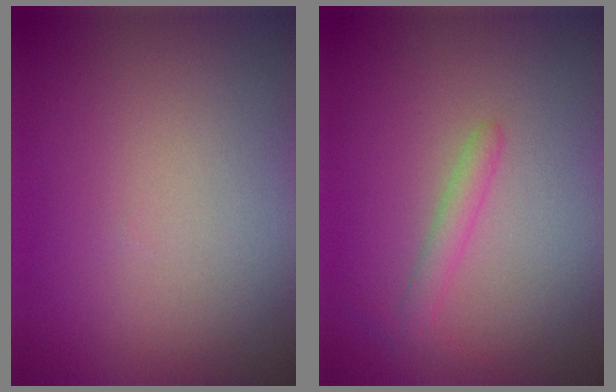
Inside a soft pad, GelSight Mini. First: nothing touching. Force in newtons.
{"total": 1.4, "press": 1.4, "slide": 0.0}